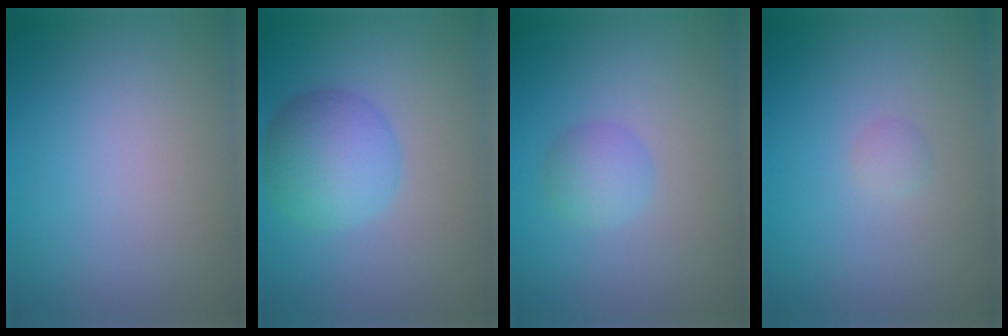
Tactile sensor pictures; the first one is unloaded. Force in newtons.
{"total": 5.1, "press": 5.1, "slide": 0.1}
{"total": 2.1, "press": 2.1, "slide": 0.0}
{"total": 0.7, "press": 0.7, "slide": 0.0}